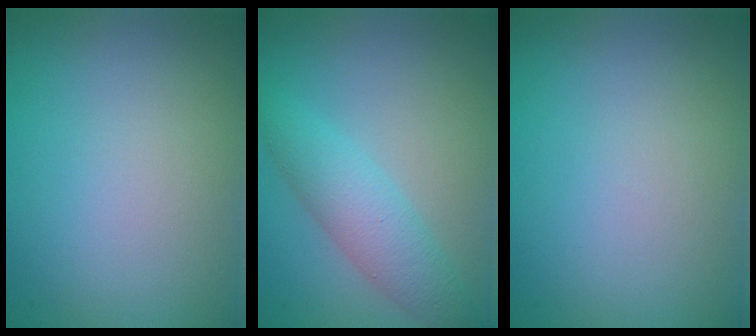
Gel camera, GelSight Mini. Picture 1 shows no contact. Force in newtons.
{"total": 3.9, "press": 3.9, "slide": 0.1}
{"total": 0.0}